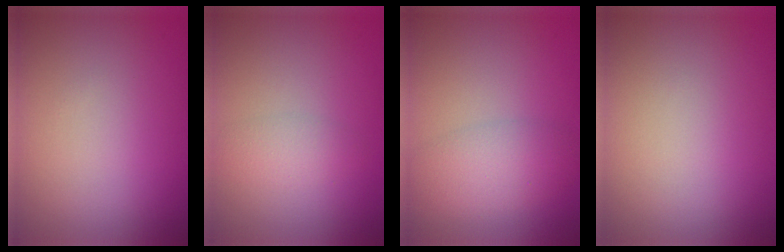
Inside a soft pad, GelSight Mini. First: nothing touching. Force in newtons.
{"total": 1.8, "press": 1.8, "slide": 0.0}
{"total": 3.8, "press": 3.8, "slide": 0.0}
{"total": 0.0}